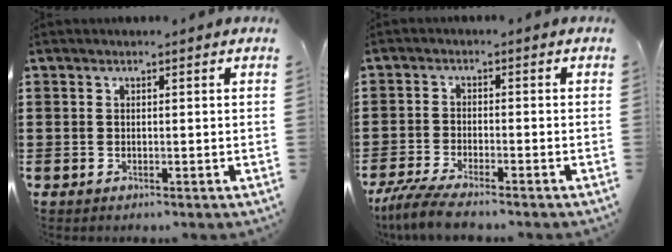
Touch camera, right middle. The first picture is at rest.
{"total": 4.8, "force": [-4.3, 0.4, 2.1], "torque": [-0.063, -0.015, -0.089]}